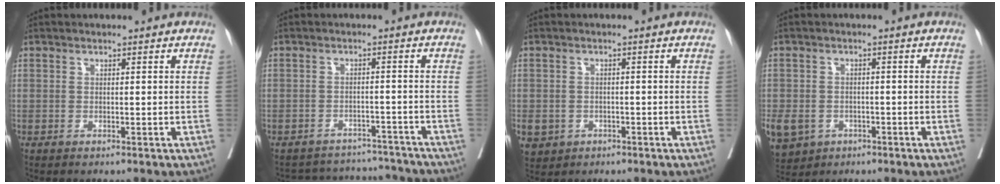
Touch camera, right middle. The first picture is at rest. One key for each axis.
{"total": 9.7, "fx": -9.4, "fy": 2.7, "fz": -0.2, "tx": 0.009, "ty": 0.029, "tz": -0.117}
{"total": 9.5, "fx": -4.1, "fy": 7.9, "fz": 3.5, "tx": -0.105, "ty": -0.001, "tz": -0.055}
{"total": 16.0, "fx": -6.7, "fy": 12.9, "fz": 6.7, "tx": -0.215, "ty": -0.008, "tz": -0.094}